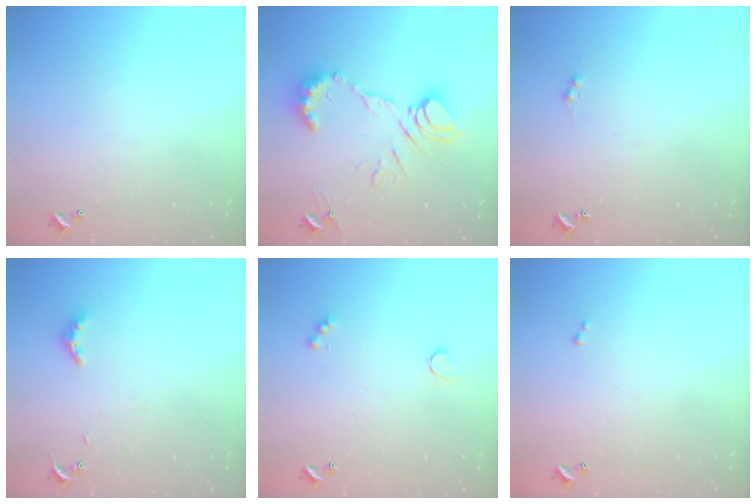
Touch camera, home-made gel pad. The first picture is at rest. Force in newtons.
{"total": 13.4, "press": 13.3, "slide": 1.4}
{"total": 1.0, "press": 0.9, "slide": 0.4}
{"total": 5.4, "press": 5.4, "slide": 0.6}
{"total": 2.6, "press": 2.5, "slide": 0.5}
{"total": 0.0}